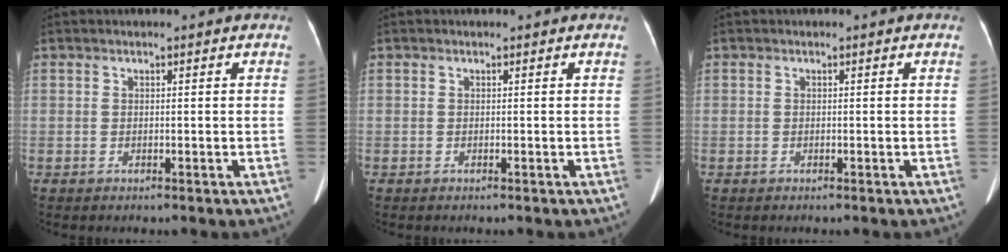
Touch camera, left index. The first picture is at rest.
{"total": 0.0}
{"total": 0.0}